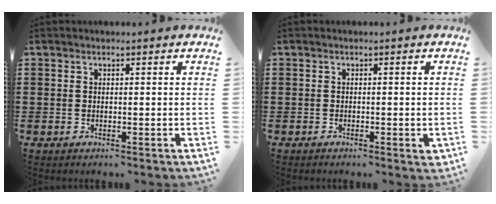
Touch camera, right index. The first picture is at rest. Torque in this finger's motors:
{"motor_torque": [0.37, -0.22, 0.09, 0.03]}